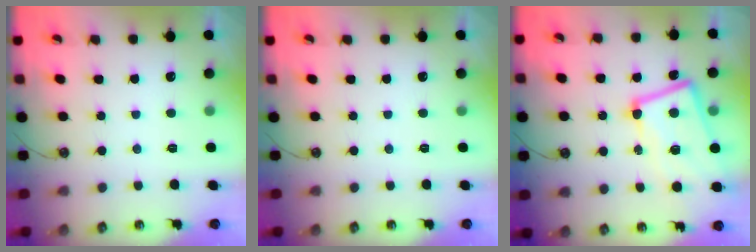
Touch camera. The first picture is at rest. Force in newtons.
{"total": 0.0}
{"total": 10.6, "press": 10.4, "slide": 1.9}